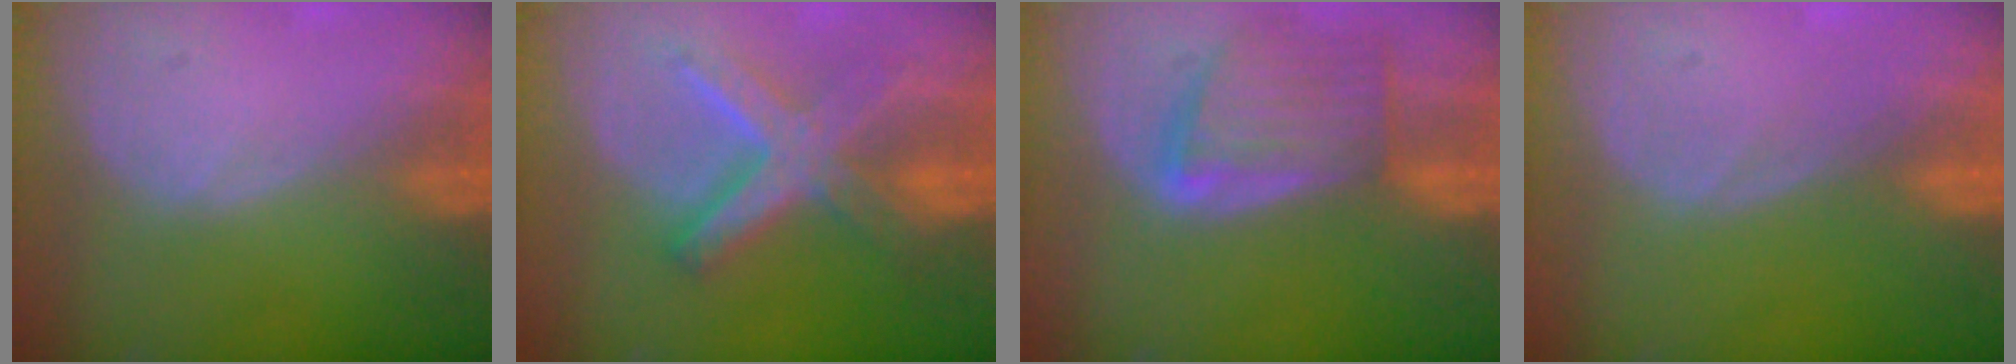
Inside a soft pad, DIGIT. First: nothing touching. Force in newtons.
{"total": 8.2, "press": 8.2, "slide": 0.7}
{"total": 7.8, "press": 7.1, "slide": 3.2}
{"total": 0.0}